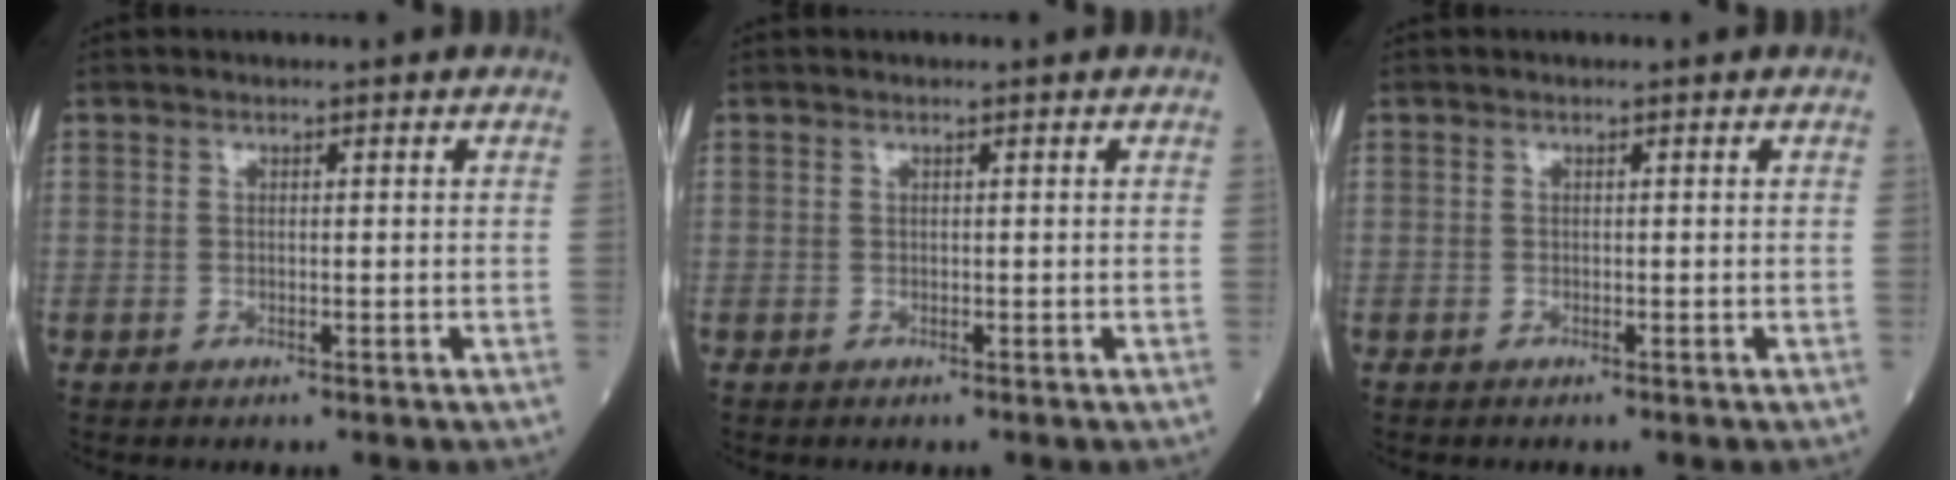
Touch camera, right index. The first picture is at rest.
{"total": 0.0}
{"total": 0.0}